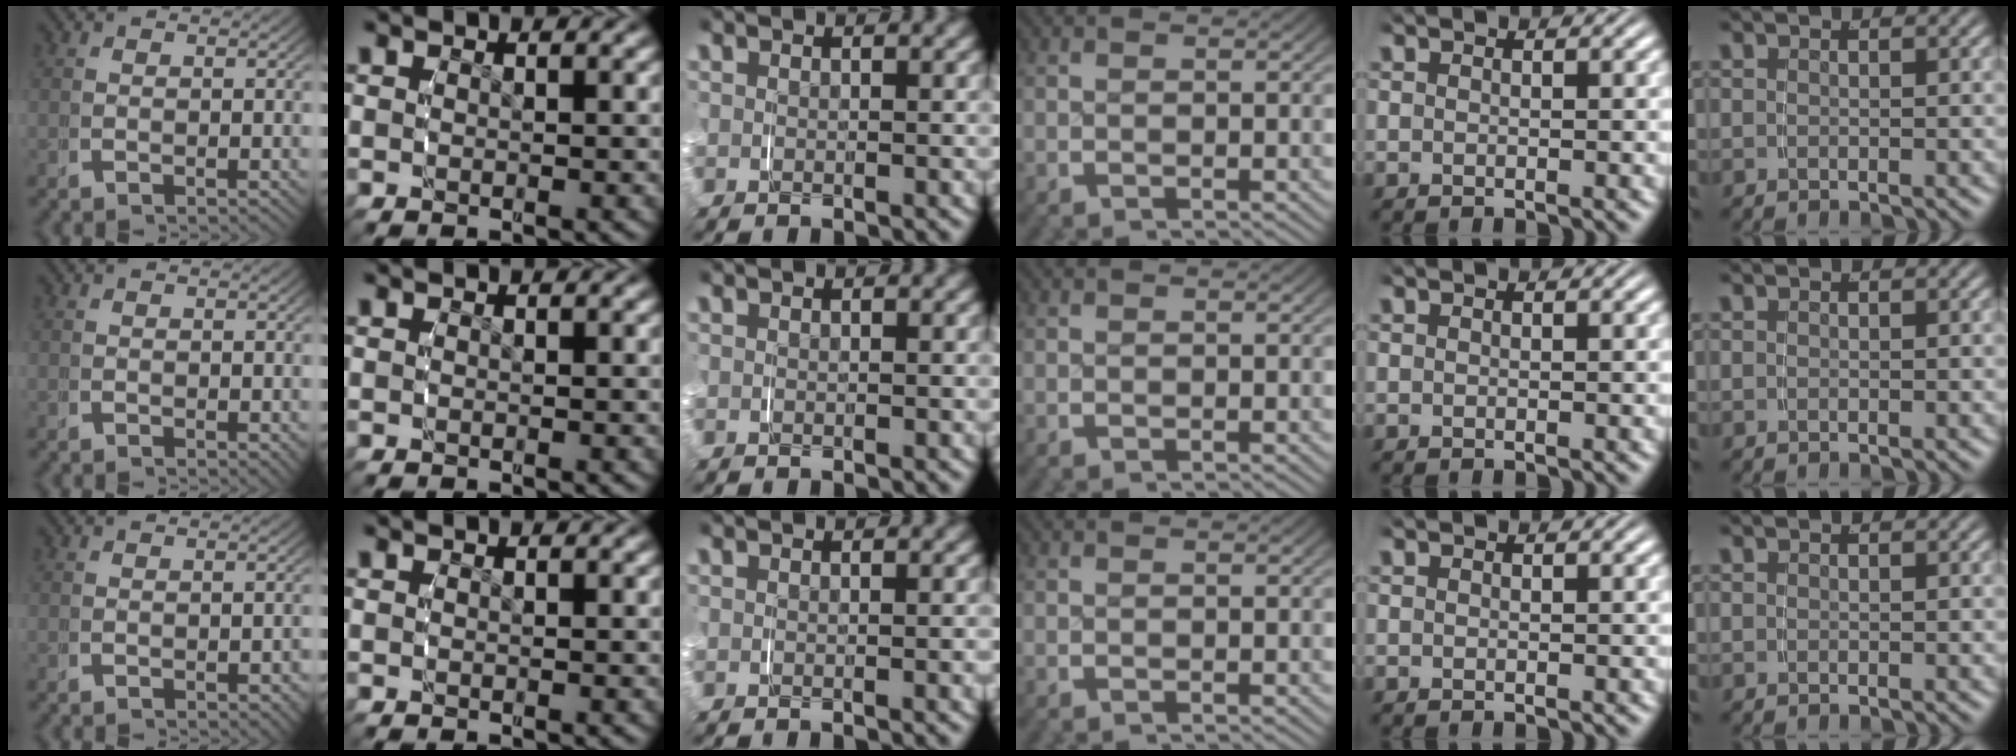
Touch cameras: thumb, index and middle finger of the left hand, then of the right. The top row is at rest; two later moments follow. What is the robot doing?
{"motion": "grasp_and_lifting", "object": "string"}